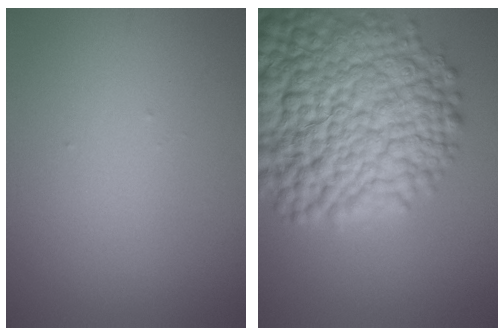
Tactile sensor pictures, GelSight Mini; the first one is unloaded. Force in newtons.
{"total": 16.8, "press": 16.8, "slide": 0.7}